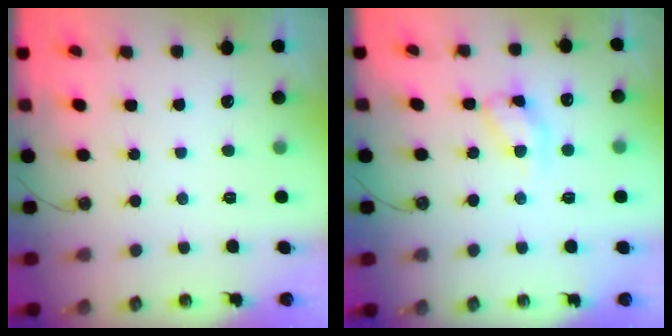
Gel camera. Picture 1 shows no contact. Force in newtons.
{"total": 10.7, "press": 10.6, "slide": 0.5}